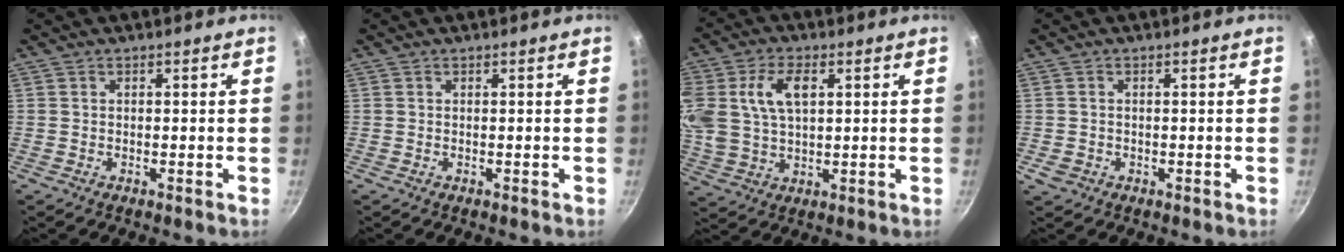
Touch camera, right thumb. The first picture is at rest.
{"total": 0.0}
{"total": 14.9, "force": [3.8, 9.0, 11.2], "torque": [-0.250, 0.004, 0.076]}
{"total": 1.8, "force": [-0.6, 1.6, 0.7], "torque": [-0.010, 0.003, -0.008]}